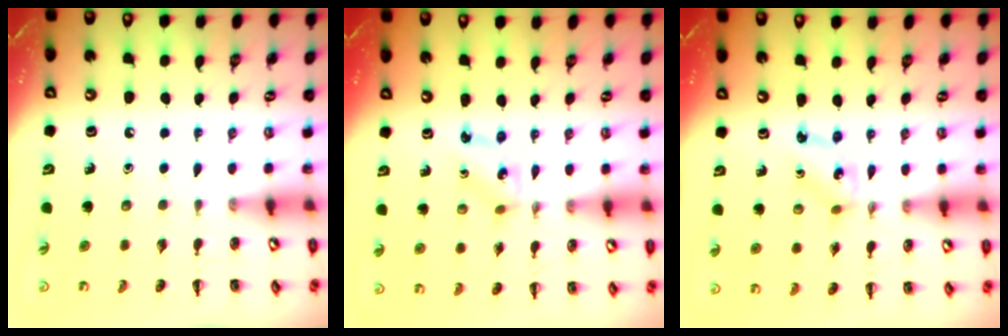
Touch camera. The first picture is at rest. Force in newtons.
{"total": 2.8, "press": 2.7, "slide": 0.7}
{"total": 3.3, "press": 3.2, "slide": 0.8}